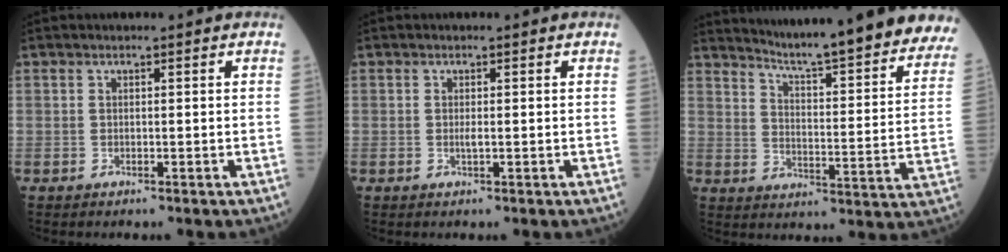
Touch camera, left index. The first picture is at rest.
{"total": 0.7, "force": [-0.5, 0.1, 0.6], "torque": [-0.017, -0.008, -0.009]}
{"total": 27.7, "force": [25.2, 1.7, 11.3], "torque": [-0.159, -0.102, 0.306]}